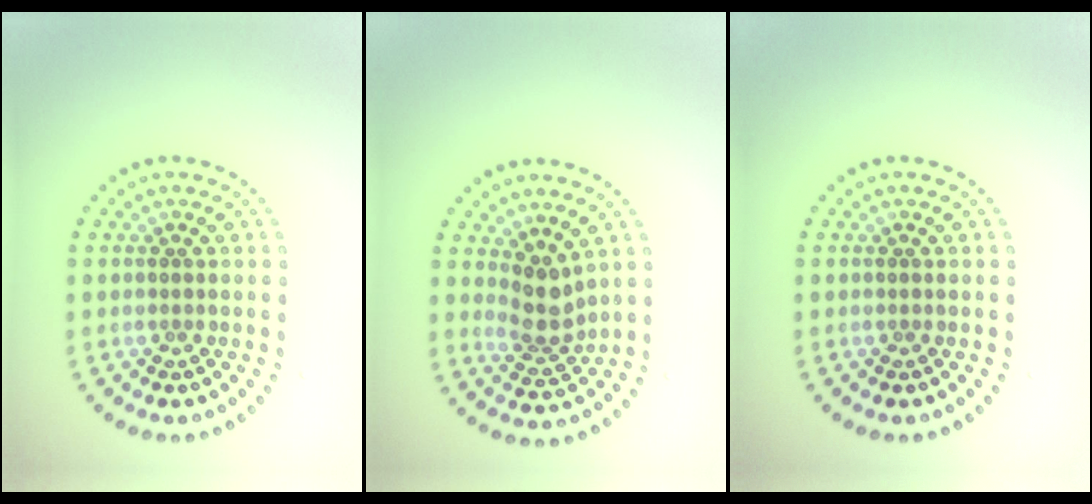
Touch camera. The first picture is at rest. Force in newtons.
{"total": 2.9, "press": 2.2, "slide": 1.8}
{"total": 0.0}